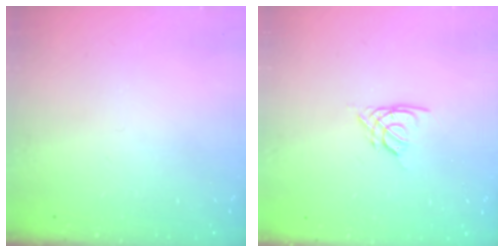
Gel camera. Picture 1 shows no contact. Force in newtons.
{"total": 2.2, "press": 2.1, "slide": 0.5}